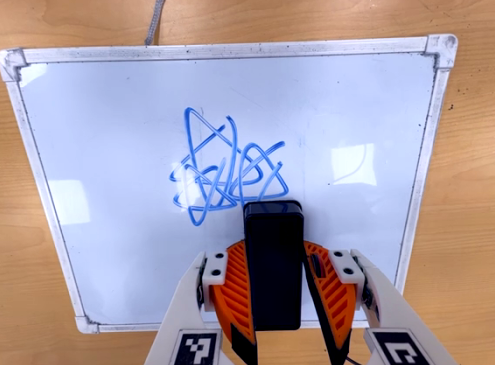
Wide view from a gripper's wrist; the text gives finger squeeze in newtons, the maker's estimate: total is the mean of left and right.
{"total": 5.8, "left": 5.8, "right": 5.9}